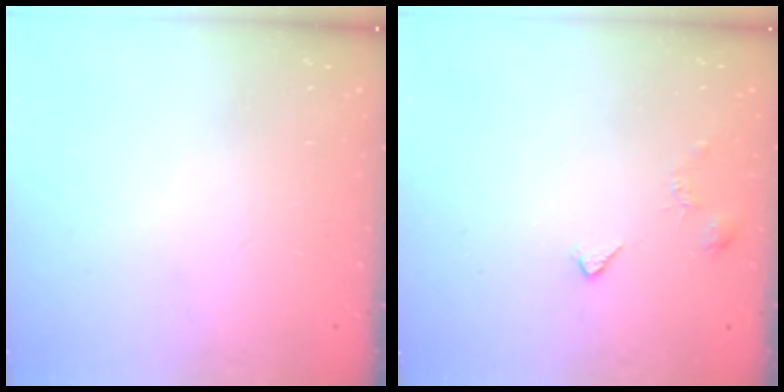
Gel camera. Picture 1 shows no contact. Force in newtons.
{"total": 2.1, "press": 2.0, "slide": 0.4}